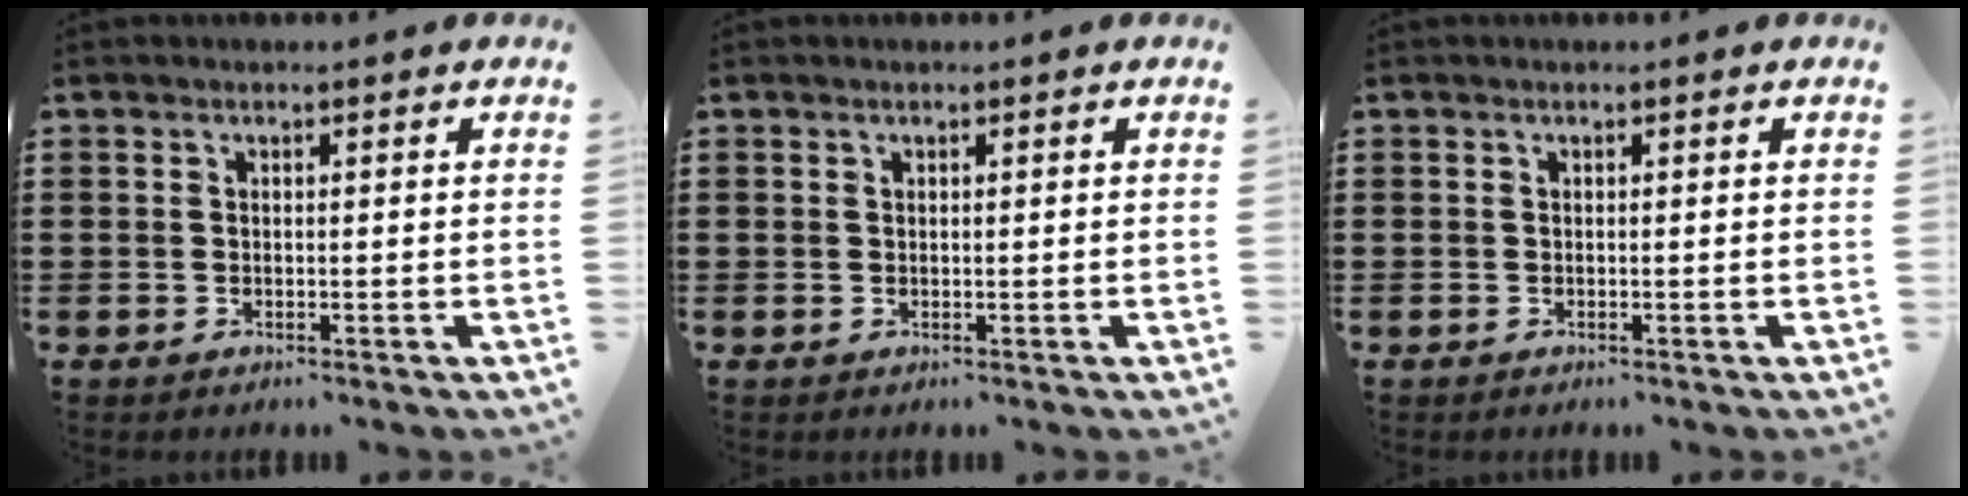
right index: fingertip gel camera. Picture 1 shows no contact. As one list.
[{"total": 0.0}, {"total": 0.0}]